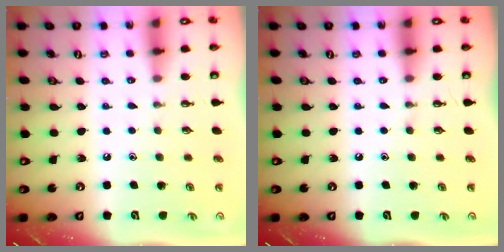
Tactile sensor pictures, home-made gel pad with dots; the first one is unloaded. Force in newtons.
{"total": 0.0}